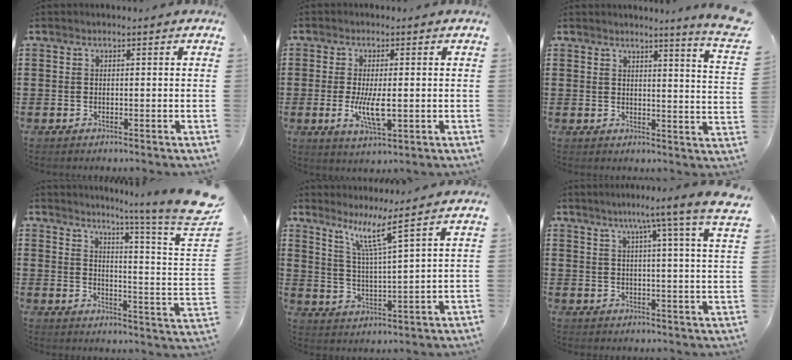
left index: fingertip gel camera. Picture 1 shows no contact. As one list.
[{"total": 6.1, "force": [-0.8, 1.8, 5.8], "torque": [-0.120, -0.009, -0.019]}, {"total": 4.2, "force": [3.6, -1.4, 1.7], "torque": [-0.038, -0.033, 0.056]}, {"total": 7.3, "force": [5.8, -1.7, 4.2], "torque": [-0.086, -0.053, 0.088]}, {"total": 6.7, "force": [5.0, -0.5, 4.4], "torque": [-0.095, -0.026, 0.082]}, {"total": 7.3, "force": [4.9, -1.2, 5.3], "torque": [-0.103, -0.028, 0.073]}]